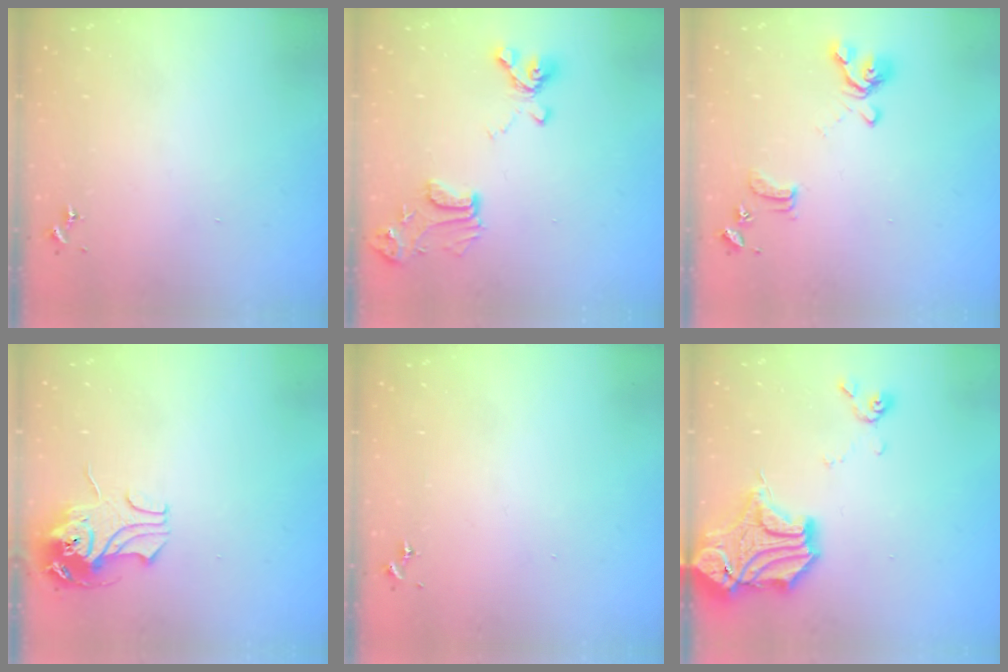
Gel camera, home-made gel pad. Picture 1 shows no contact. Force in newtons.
{"total": 14.3, "press": 14.2, "slide": 1.7}
{"total": 12.6, "press": 12.5, "slide": 1.4}
{"total": 11.0, "press": 10.9, "slide": 1.5}
{"total": 0.0}
{"total": 20.2, "press": 20.0, "slide": 2.5}